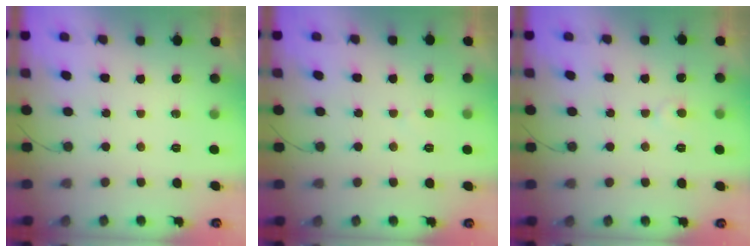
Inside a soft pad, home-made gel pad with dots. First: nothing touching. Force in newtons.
{"total": 2.1, "press": 2.1, "slide": 0.2}
{"total": 3.4, "press": 3.4, "slide": 0.3}